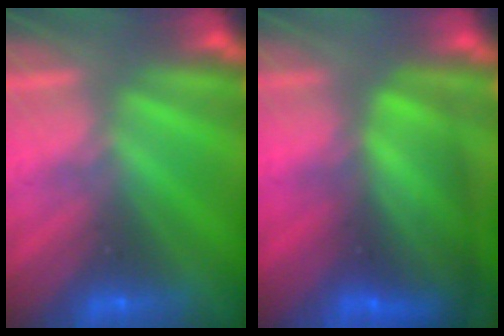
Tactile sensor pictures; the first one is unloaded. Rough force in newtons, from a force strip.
{"total": 9.3}